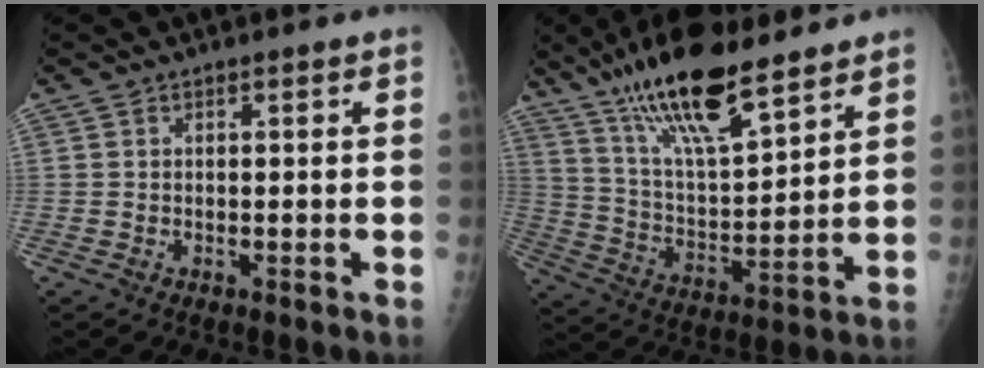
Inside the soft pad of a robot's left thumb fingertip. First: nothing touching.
{"total": 19.3, "force": [13.9, 5.4, 12.3], "torque": [-0.196, -0.062, 0.250]}